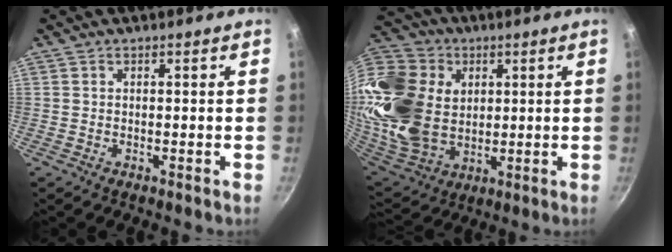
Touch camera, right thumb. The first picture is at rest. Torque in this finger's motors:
{"motor_torque": [1.63, 3.39, 0.40, -0.05, 0.36]}